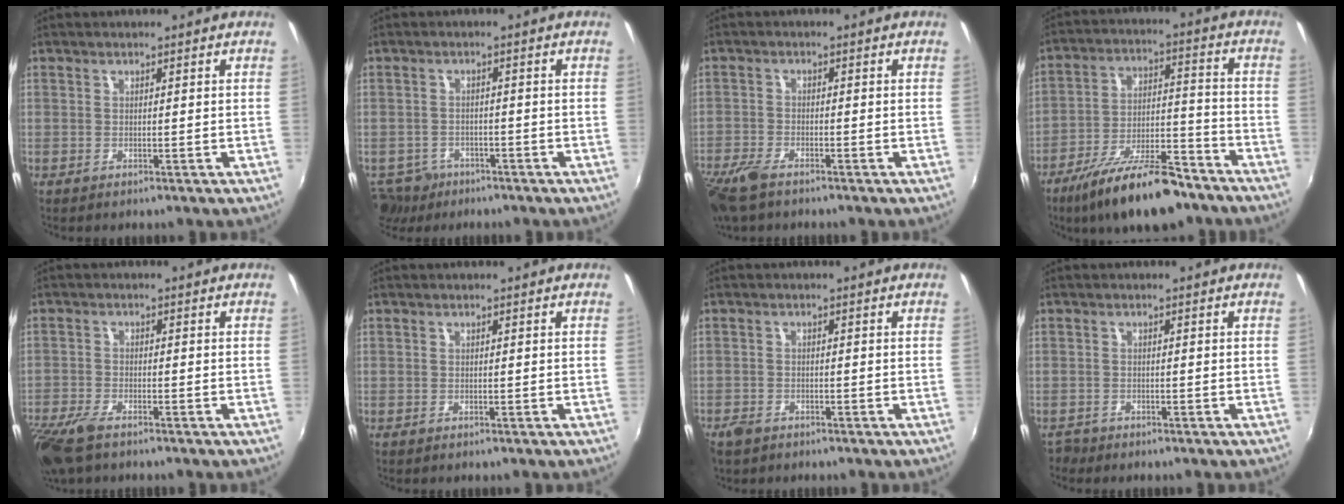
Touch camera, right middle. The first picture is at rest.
{"total": 6.8, "force": [-4.8, 4.5, 2.0], "torque": [-0.059, -0.007, -0.077]}
{"total": 7.6, "force": [-5.7, 2.7, 4.3], "torque": [-0.119, -0.026, -0.114]}
{"total": 18.0, "force": [-13.6, 5.4, 10.4], "torque": [-0.190, -0.011, -0.217]}
{"total": 8.4, "force": [-6.2, 2.7, 4.9], "torque": [-0.131, -0.033, -0.122]}
{"total": 0.0}
{"total": 3.0, "force": [-2.2, 1.7, 1.0], "torque": [-0.029, -0.004, -0.041]}
{"total": 2.0, "force": [-1.6, 1.2, 0.1], "torque": [-0.007, -0.003, -0.032]}